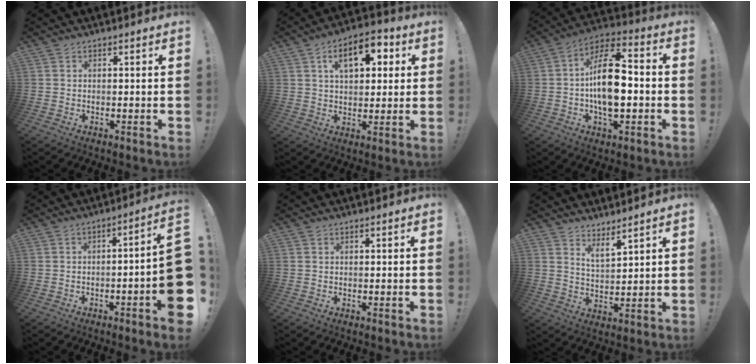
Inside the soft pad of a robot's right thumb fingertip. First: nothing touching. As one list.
[{"total": 12.3, "force": [4.3, 6.9, 9.2], "torque": [-0.126, 0.000, 0.070]}, {"total": 16.7, "force": [-1.7, 8.5, 14.3], "torque": [-0.244, 0.015, -0.032]}, {"total": 12.0, "force": [-3.0, 0.8, 11.6], "torque": [-0.155, 0.000, -0.040]}, {"total": 0.0}, {"total": 5.2, "force": [4.8, 0.5, 2.0], "torque": [-0.037, -0.029, 0.083]}]